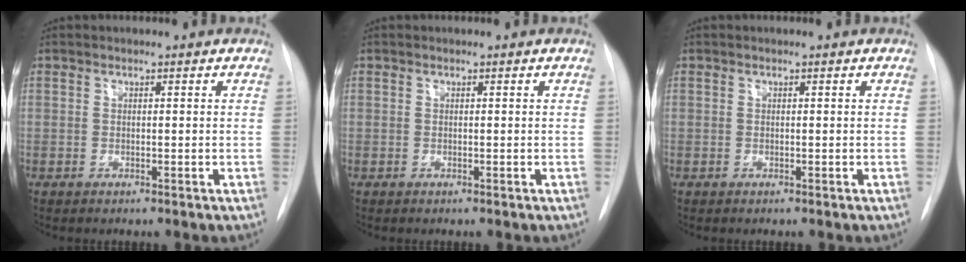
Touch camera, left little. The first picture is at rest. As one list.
[{"total": 0.0}, {"total": 0.0}]